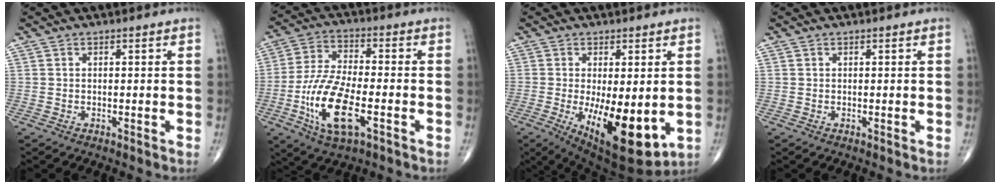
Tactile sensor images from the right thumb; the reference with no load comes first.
{"total": 14.9, "force": [-4.9, 6.0, 12.8], "torque": [-0.259, 0.014, -0.088]}
{"total": 14.9, "force": [-2.9, 5.7, 13.5], "torque": [-0.204, -0.030, -0.026]}
{"total": 0.0}